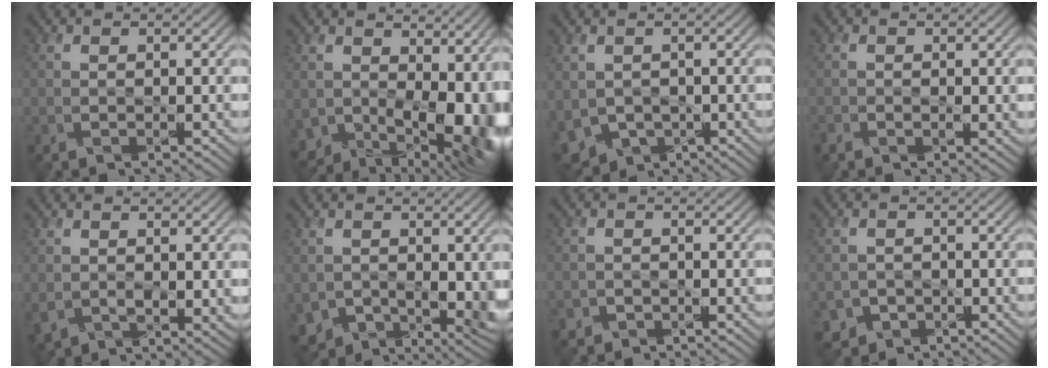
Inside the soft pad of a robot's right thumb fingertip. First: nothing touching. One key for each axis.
{"total": 16.1, "fx": -0.4, "fy": 11.3, "fz": 11.5, "tx": -0.192, "ty": -0.056, "tz": 0.051}
{"total": 4.5, "fx": -1.3, "fy": 3.4, "fz": 2.6, "tx": -0.081, "ty": -0.010, "tz": -0.023}
{"total": 1.3, "fx": -0.6, "fy": 0.9, "fz": 0.8, "tx": -0.017, "ty": -0.007, "tz": -0.010}
{"total": 3.8, "fx": 1.1, "fy": 2.7, "fz": 2.5, "tx": -0.066, "ty": -0.018, "tz": 0.033}
{"total": 9.5, "fx": -1.0, "fy": 6.7, "fz": 6.7, "tx": -0.154, "ty": -0.043, "tz": 0.004}
{"total": 1.2, "fx": -0.7, "fy": 0.9, "fz": -0.3, "tx": 0.007, "ty": -0.001, "tz": -0.016}
{"total": 2.3, "fx": -1.2, "fy": 1.9, "fz": -0.1, "tx": -0.006, "ty": -0.005, "tz": -0.025}